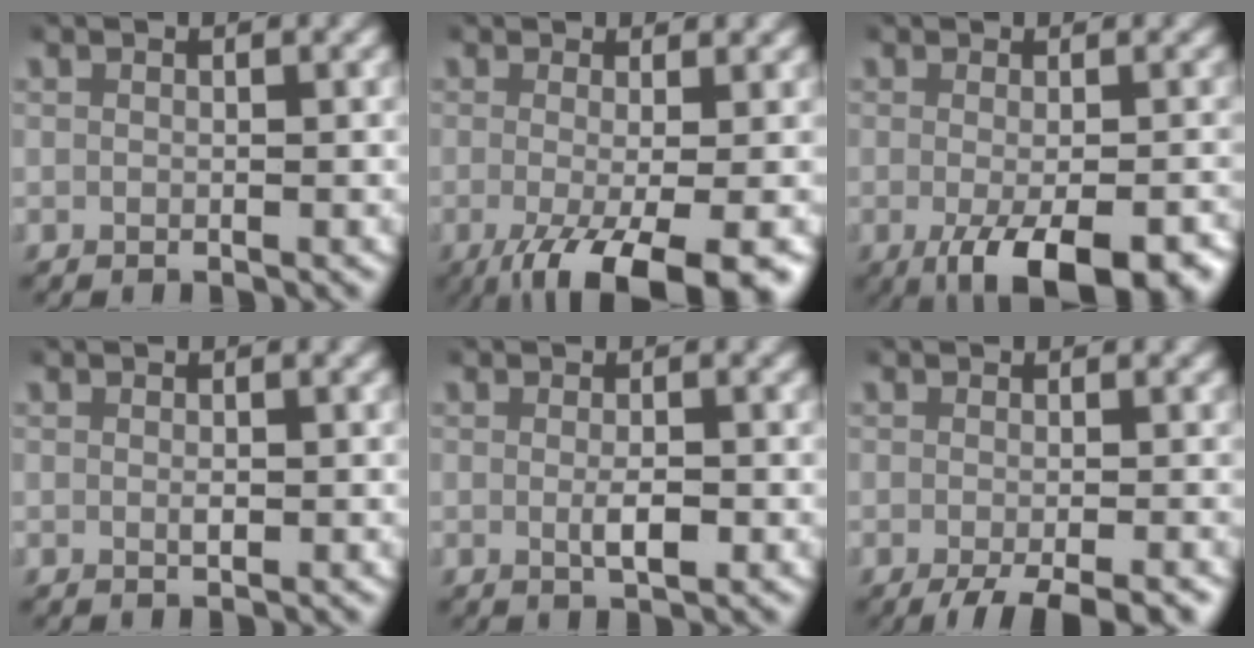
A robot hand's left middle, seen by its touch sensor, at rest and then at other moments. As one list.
[{"total": 6.4, "force": [-2.9, 2.1, 5.3], "torque": [-0.097, -0.034, -0.027]}, {"total": 6.9, "force": [-3.6, 2.2, 5.5], "torque": [-0.093, -0.026, -0.040]}, {"total": 0.6, "force": [0.1, 0.3, 0.5], "torque": [-0.009, -0.003, 0.002]}, {"total": 1.8, "force": [-0.2, 0.6, 1.7], "torque": [-0.028, -0.004, -0.002]}, {"total": 5.3, "force": [-3.9, 1.4, 3.3], "torque": [-0.039, -0.015, -0.049]}]